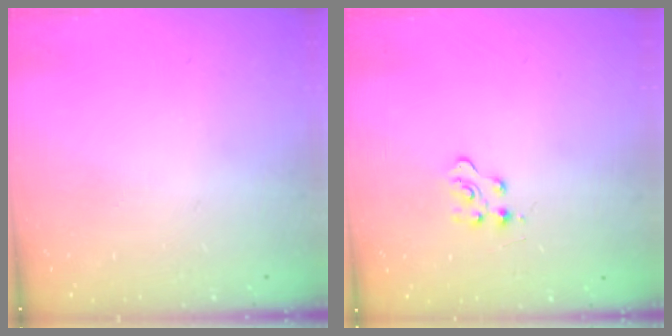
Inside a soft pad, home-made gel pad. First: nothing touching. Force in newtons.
{"total": 3.4, "press": 3.4, "slide": 0.3}